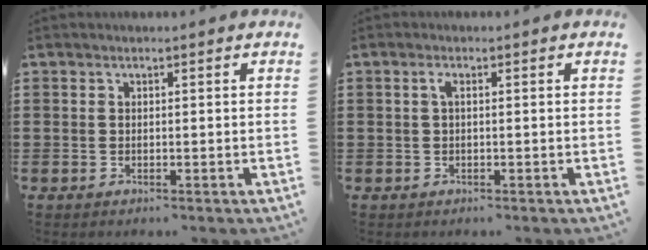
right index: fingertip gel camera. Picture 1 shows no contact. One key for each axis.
{"total": 1.5, "fx": 0.1, "fy": 0.2, "fz": 1.5, "tx": -0.029, "ty": -0.001, "tz": 0.000}